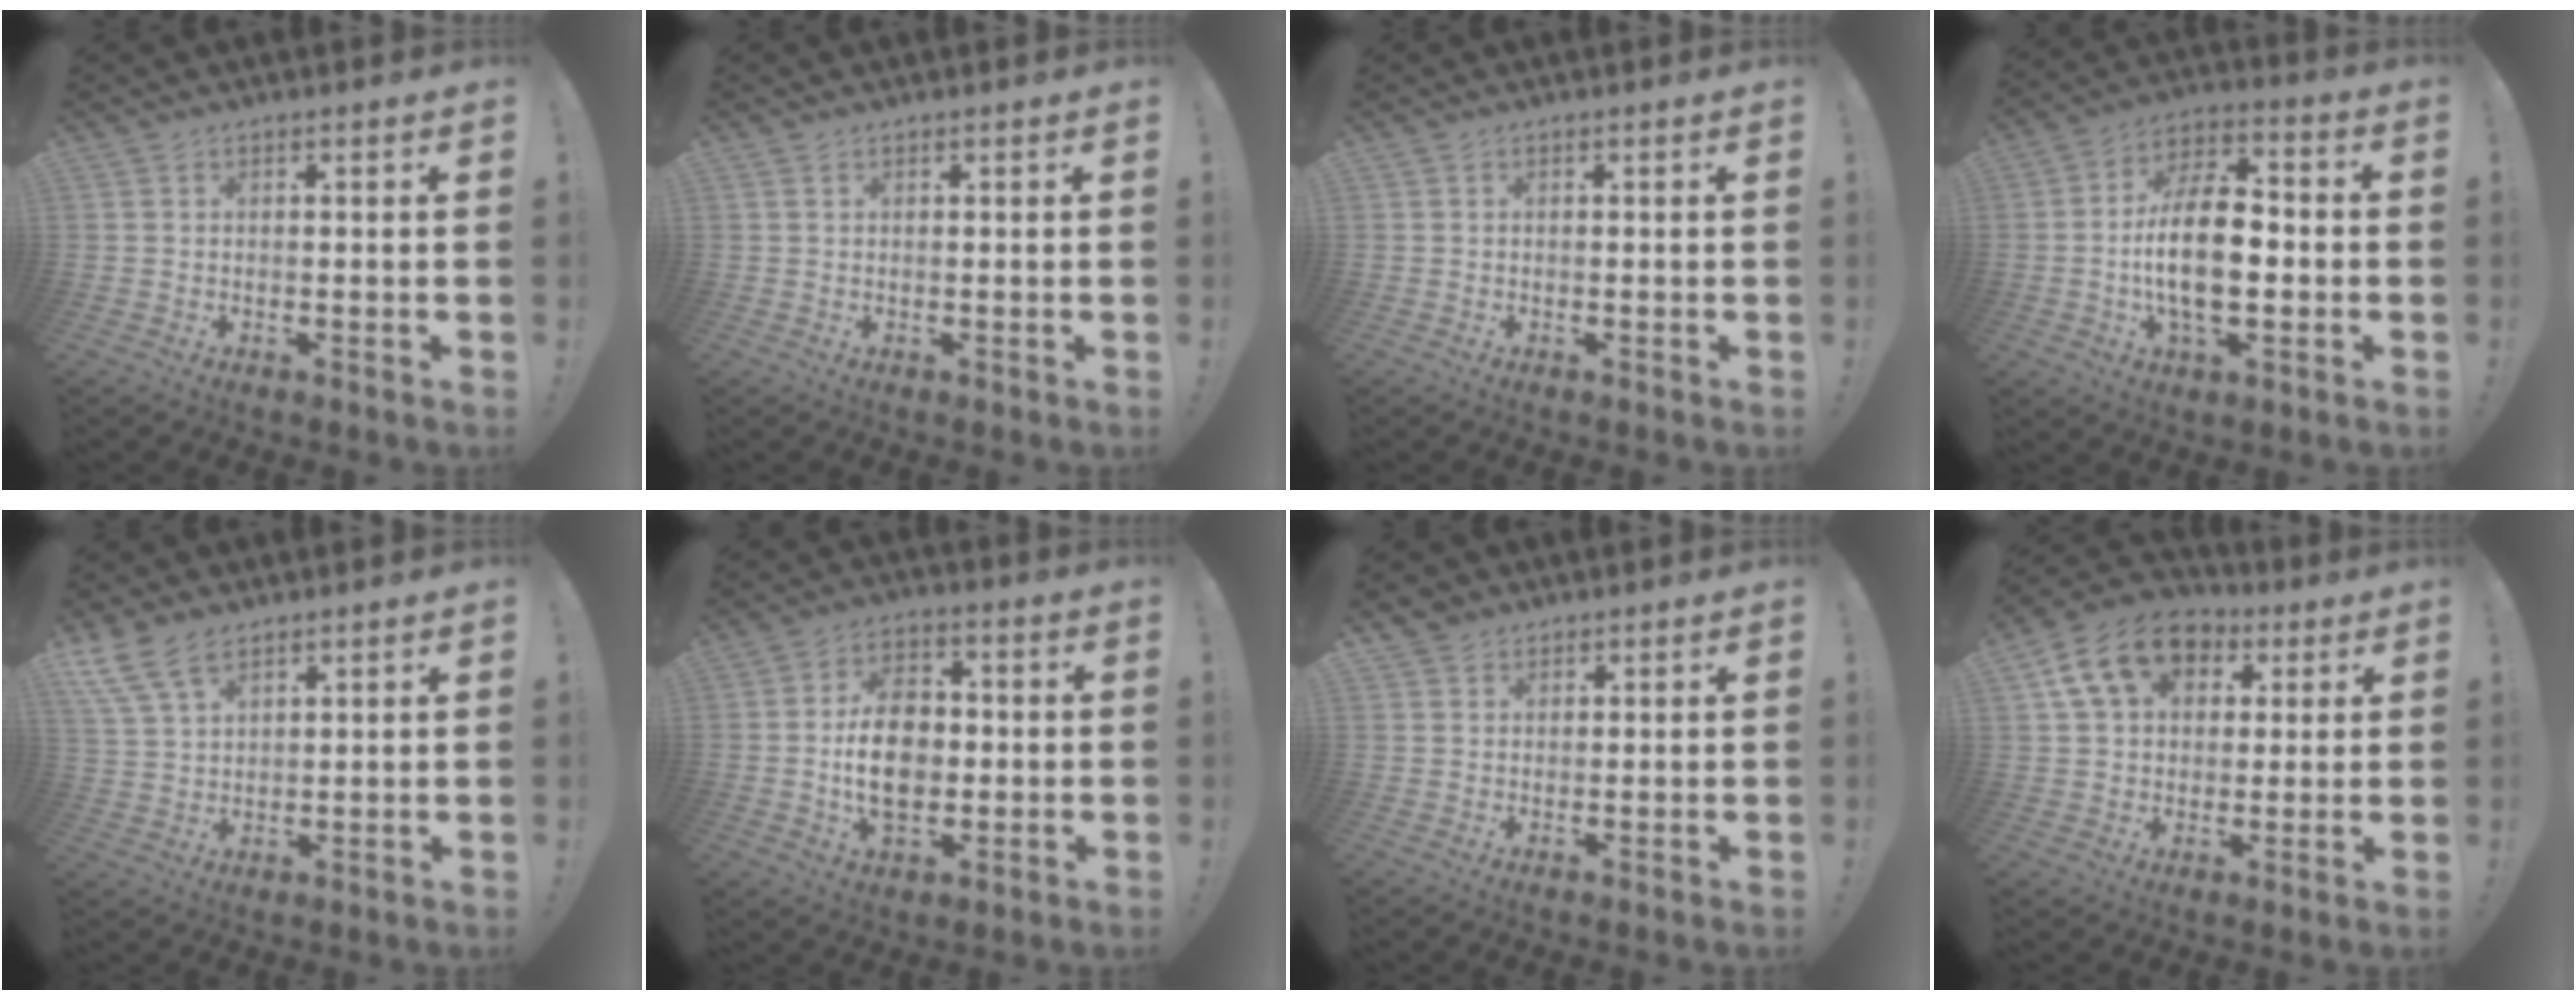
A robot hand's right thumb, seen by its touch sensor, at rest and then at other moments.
{"total": 0.6, "force": [0.4, 0.3, 0.2], "torque": [0.000, -0.002, 0.008]}
{"total": 0.0}
{"total": 17.1, "force": [-3.0, 8.7, 14.4], "torque": [-0.270, 0.001, -0.063]}
{"total": 10.1, "force": [6.9, 5.1, 5.2], "torque": [-0.100, -0.025, 0.138]}
{"total": 14.3, "force": [-0.6, 9.8, 10.4], "torque": [-0.175, 0.006, -0.012]}
{"total": 2.8, "force": [2.1, 1.8, 0.2], "torque": [0.007, -0.012, 0.038]}
{"total": 15.3, "force": [6.2, 11.3, 8.3], "torque": [-0.119, -0.014, 0.118]}